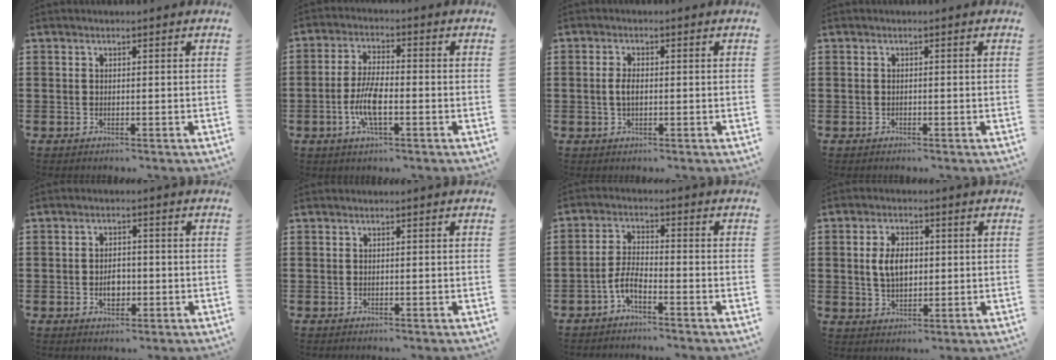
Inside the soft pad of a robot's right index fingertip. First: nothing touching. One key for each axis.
{"total": 6.7, "fx": -1.9, "fy": 2.2, "fz": 6.0, "tx": -0.135, "ty": -0.006, "tz": -0.041}
{"total": 2.4, "fx": -0.2, "fy": 1.1, "fz": 2.1, "tx": -0.048, "ty": 0.002, "tz": -0.007}
{"total": 0.0}
{"total": 3.3, "fx": -0.7, "fy": 2.0, "fz": 2.5, "tx": -0.040, "ty": -0.003, "tz": -0.014}
{"total": 0.0}
{"total": 4.3, "fx": -2.7, "fy": 0.9, "fz": 3.2, "tx": -0.087, "ty": -0.006, "tz": -0.059}
{"total": 5.4, "fx": 0.5, "fy": 3.3, "fz": 4.2, "tx": -0.087, "ty": 0.007, "tz": 0.002}